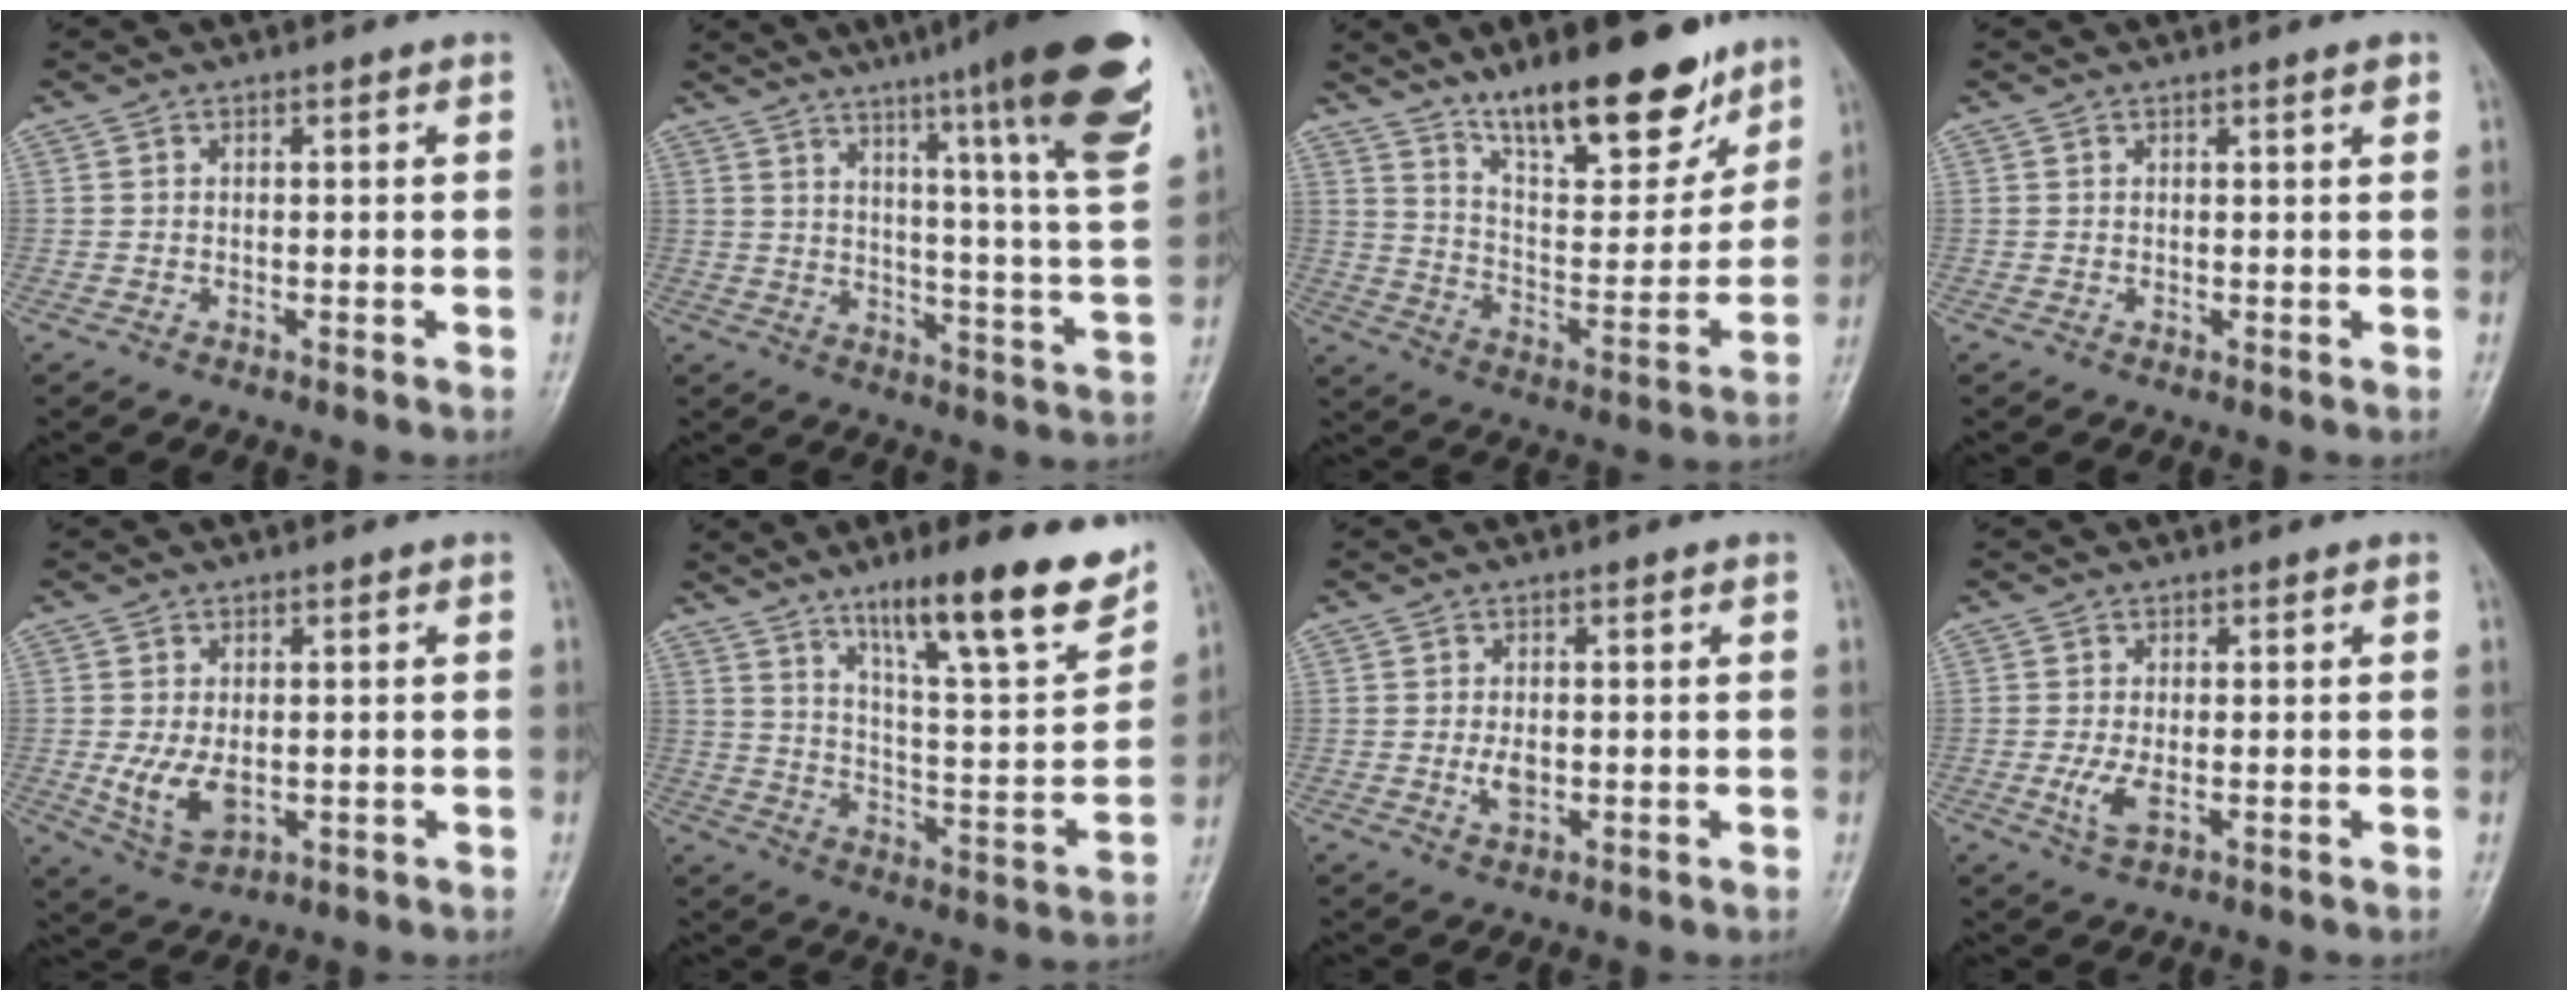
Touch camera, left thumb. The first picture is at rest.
{"total": 23.7, "force": [15.1, 1.3, 18.3], "torque": [-0.238, -0.069, 0.204]}
{"total": 20.2, "force": [14.4, 6.5, 12.6], "torque": [-0.148, -0.085, 0.239]}
{"total": 1.2, "force": [0.7, 0.1, 1.0], "torque": [-0.011, -0.002, 0.010]}
{"total": 6.7, "force": [-0.7, 4.0, 5.2], "torque": [-0.097, -0.013, -0.003]}
{"total": 19.8, "force": [13.3, 3.7, 14.2], "torque": [-0.185, -0.068, 0.213]}
{"total": 2.8, "force": [-0.3, 1.7, 2.3], "torque": [-0.041, -0.004, -0.003]}
{"total": 3.4, "force": [-0.4, 1.5, 3.0], "torque": [-0.070, -0.010, -0.006]}